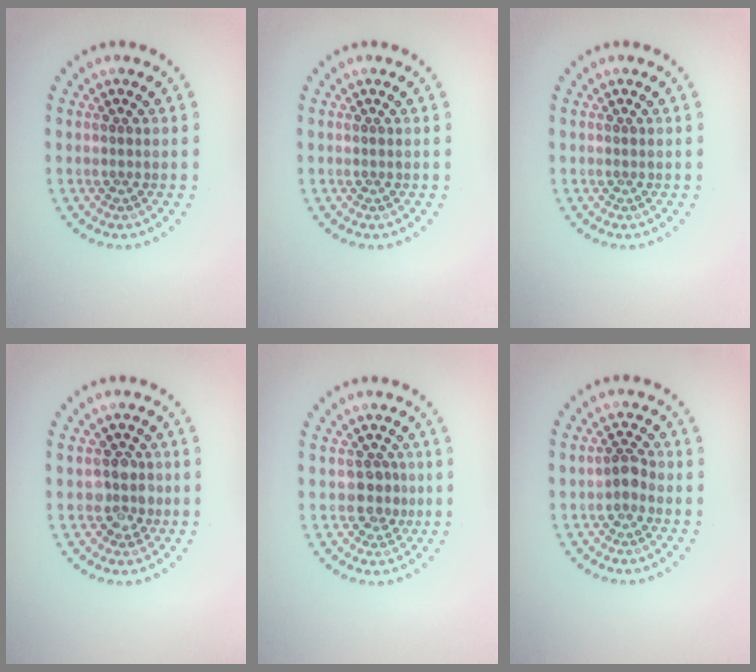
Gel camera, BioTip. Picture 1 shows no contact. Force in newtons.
{"total": 0.0}
{"total": 0.0}
{"total": 2.4, "press": 2.2, "slide": 1.1}
{"total": 1.9, "press": 1.6, "slide": 1.0}
{"total": 1.5, "press": 1.3, "slide": 0.7}